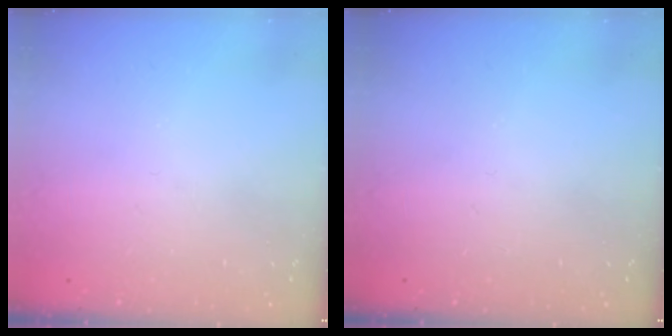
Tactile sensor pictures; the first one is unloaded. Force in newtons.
{"total": 0.0}